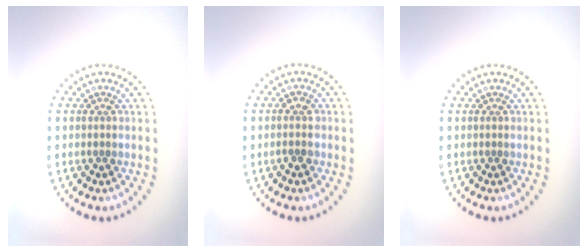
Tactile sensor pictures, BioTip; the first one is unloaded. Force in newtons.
{"total": 1.7, "press": 1.6, "slide": 0.6}
{"total": 0.0}